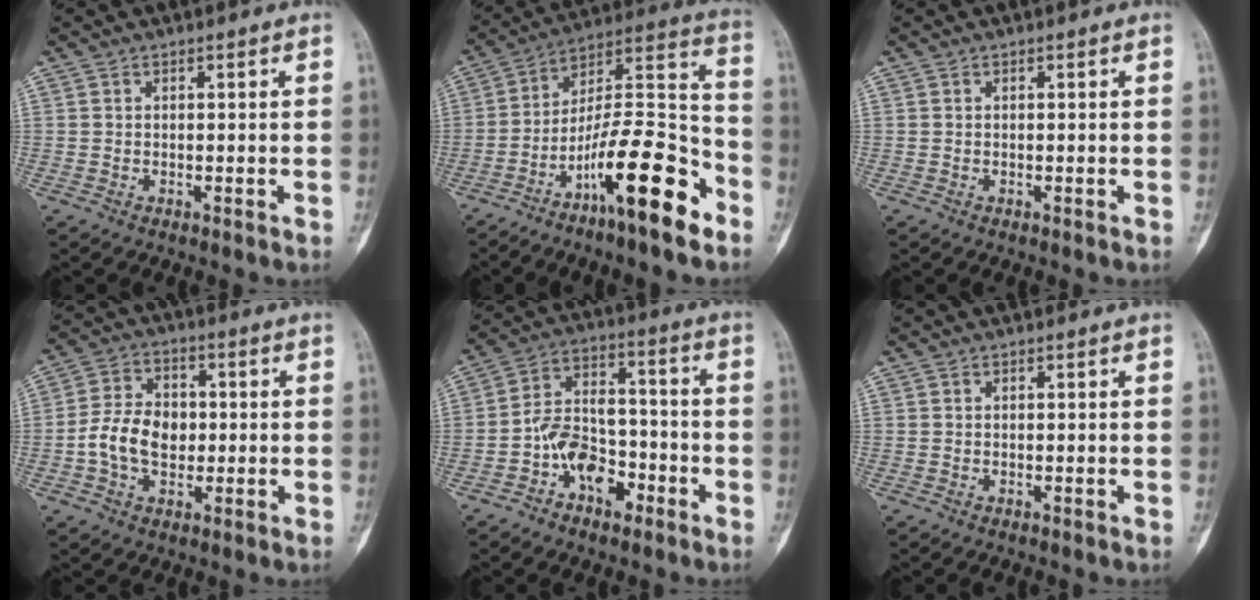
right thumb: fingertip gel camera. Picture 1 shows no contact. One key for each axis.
{"total": 19.8, "fx": -11.0, "fy": 4.5, "fz": 15.8, "tx": -0.259, "ty": 0.086, "tz": -0.184}
{"total": 0.0}
{"total": 9.7, "fx": -1.0, "fy": 6.9, "fz": 6.7, "tx": -0.104, "ty": 0.022, "tz": -0.025}
{"total": 11.2, "fx": -5.0, "fy": 7.1, "fz": 7.0, "tx": -0.097, "ty": 0.055, "tz": -0.090}
{"total": 0.0}